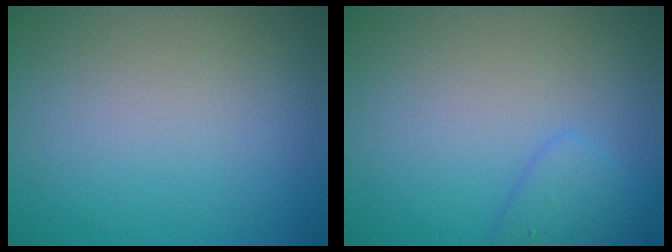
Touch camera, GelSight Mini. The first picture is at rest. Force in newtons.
{"total": 1.9, "press": 1.9, "slide": 0.1}